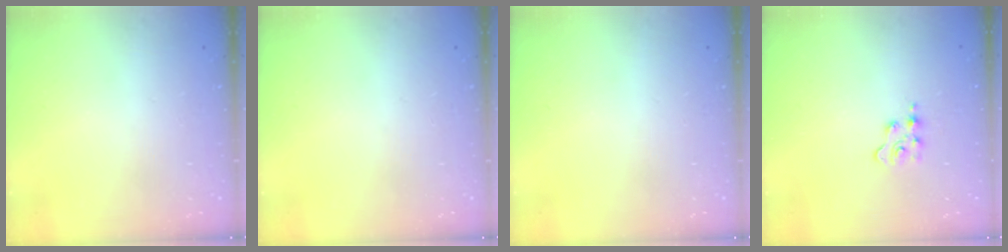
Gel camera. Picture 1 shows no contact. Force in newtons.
{"total": 0.0}
{"total": 0.0}
{"total": 2.9, "press": 2.9, "slide": 0.4}